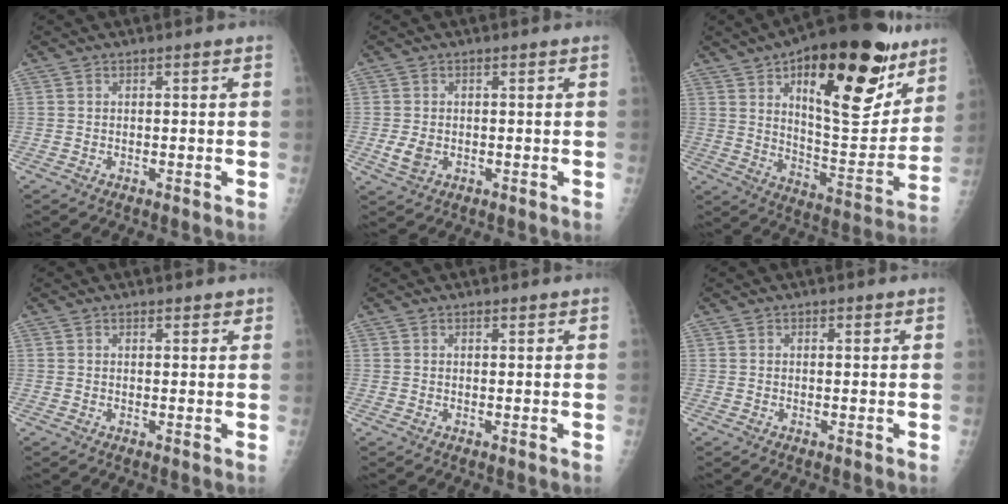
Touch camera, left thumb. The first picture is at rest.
{"total": 3.2, "force": [-0.5, 2.3, 2.1], "torque": [-0.043, -0.004, -0.006]}
{"total": 30.5, "force": [15.6, 12.4, 23.1], "torque": [-0.301, -0.048, 0.240]}
{"total": 1.6, "force": [1.3, 0.8, 0.6], "torque": [0.004, -0.006, 0.014]}
{"total": 0.8, "force": [0.7, 0.3, 0.3], "torque": [-0.004, -0.005, 0.009]}
{"total": 0.8, "force": [0.5, 0.4, 0.5], "torque": [-0.004, -0.002, 0.006]}